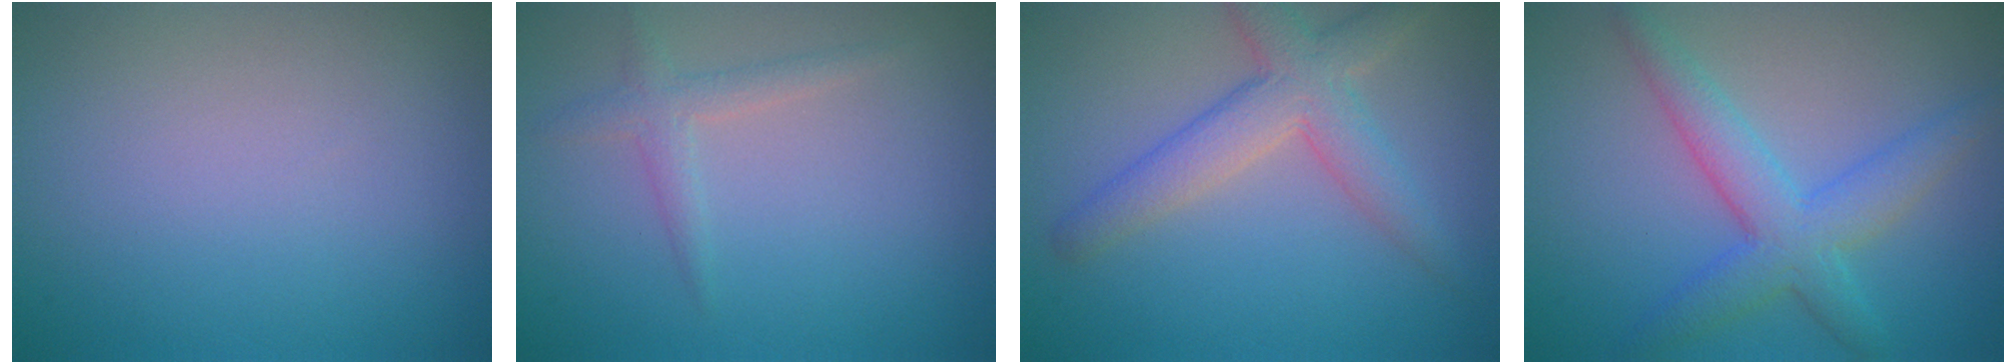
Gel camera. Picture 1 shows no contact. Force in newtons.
{"total": 1.6, "press": 1.6, "slide": 0.0}
{"total": 4.6, "press": 4.6, "slide": 0.3}
{"total": 4.5, "press": 4.5, "slide": 0.1}